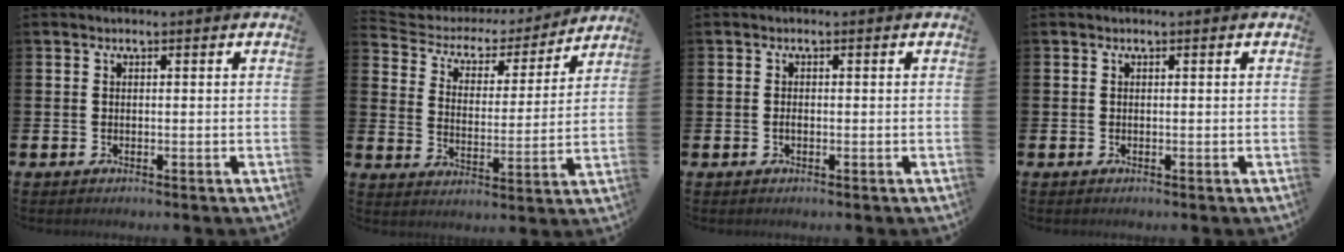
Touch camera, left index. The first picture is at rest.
{"total": 4.8, "force": [3.9, 2.5, 1.0], "torque": [-0.049, -0.027, 0.060]}
{"total": 0.6, "force": [-0.3, 0.3, 0.5], "torque": [-0.018, 0.003, -0.004]}
{"total": 0.0}